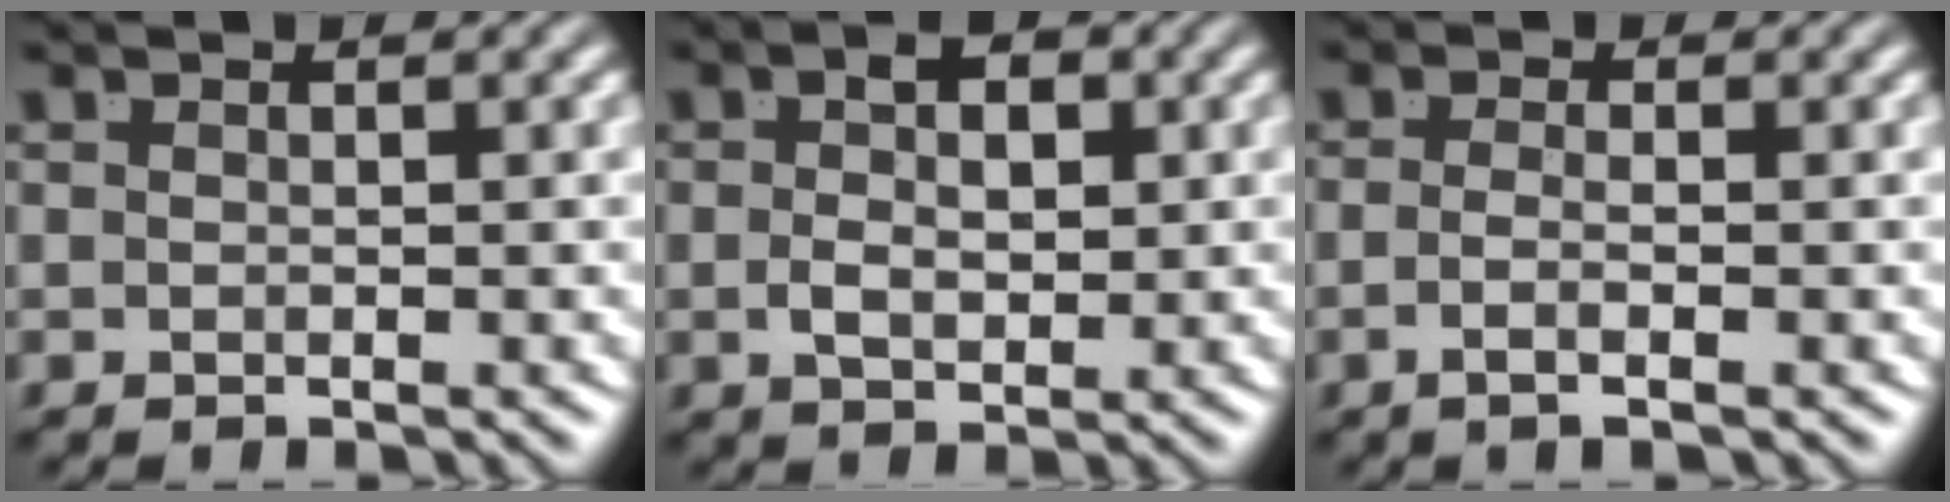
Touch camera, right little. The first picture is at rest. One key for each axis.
{"total": 3.1, "fx": 0.2, "fy": 1.4, "fz": 2.8, "tx": -0.035, "ty": -0.010, "tz": 0.008}
{"total": 2.1, "fx": -1.2, "fy": -0.6, "fz": 1.6, "tx": -0.036, "ty": -0.012, "tz": -0.015}